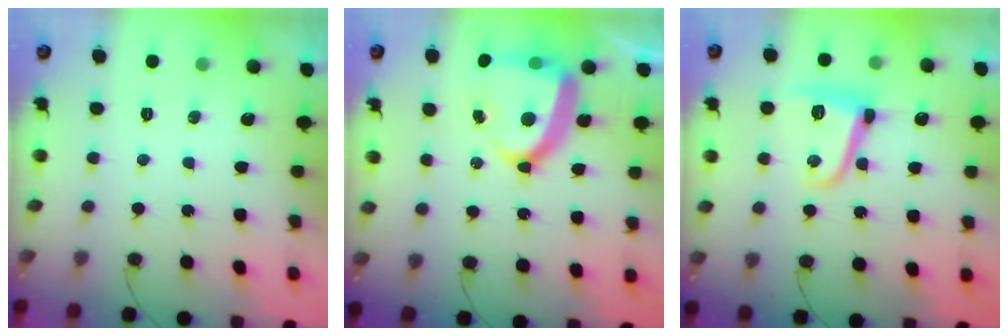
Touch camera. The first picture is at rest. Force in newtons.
{"total": 15.4, "press": 15.3, "slide": 1.2}
{"total": 10.3, "press": 10.3, "slide": 0.8}